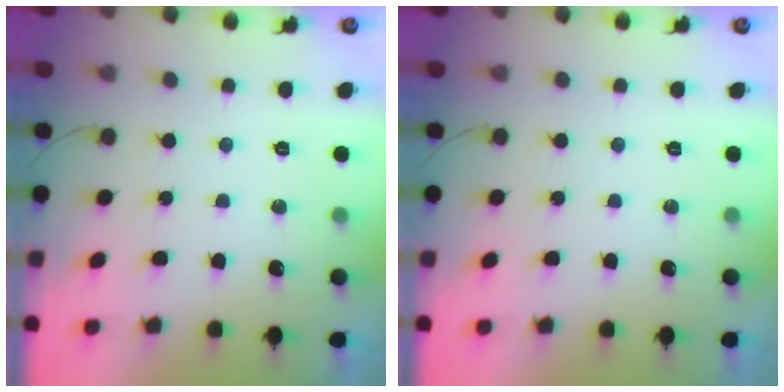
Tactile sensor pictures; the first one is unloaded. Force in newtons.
{"total": 0.0}